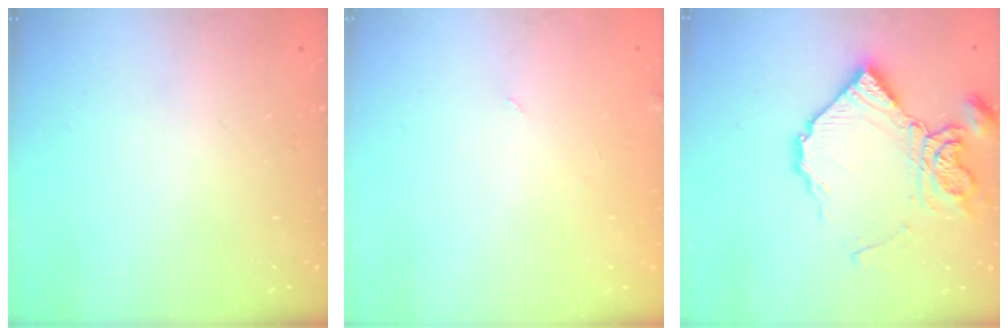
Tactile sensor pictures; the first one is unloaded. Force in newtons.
{"total": 1.5, "press": 1.5, "slide": 0.1}
{"total": 17.0, "press": 16.9, "slide": 1.9}